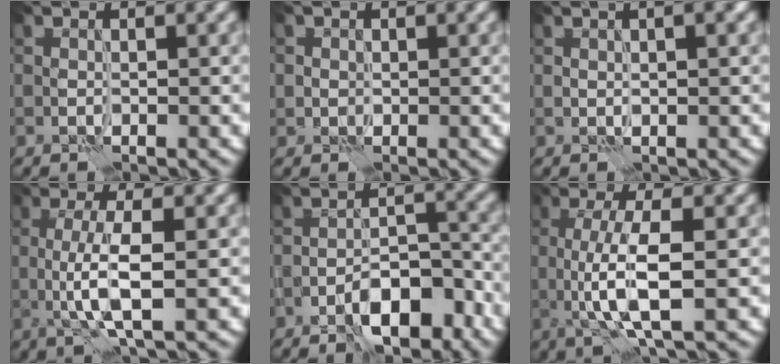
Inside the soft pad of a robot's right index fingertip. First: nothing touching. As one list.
[{"total": 1.2, "force": [0.3, 1.2, 0.1], "torque": [0.005, -0.001, 0.003]}, {"total": 3.1, "force": [1.3, 1.2, 2.5], "torque": [-0.026, 0.007, 0.012]}, {"total": 4.5, "force": [-0.5, 0.8, 4.4], "torque": [-0.086, 0.003, -0.014]}, {"total": 6.1, "force": [-4.1, 2.1, 4.0], "torque": [-0.054, 0.014, -0.064]}, {"total": 5.7, "force": [-0.3, 1.3, 5.6], "torque": [-0.108, -0.002, -0.006]}]